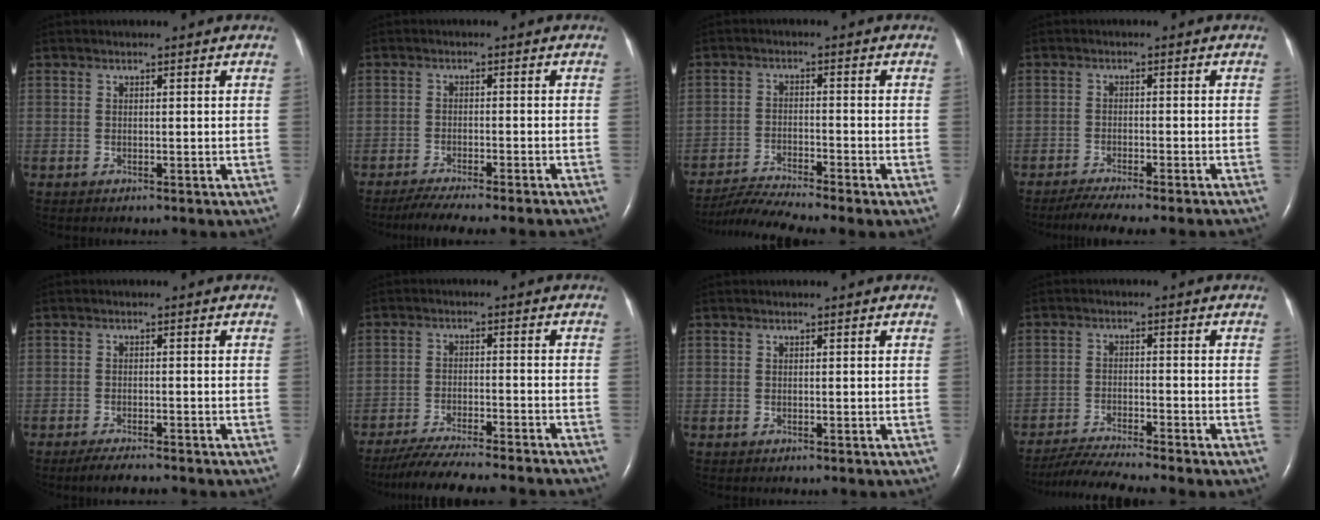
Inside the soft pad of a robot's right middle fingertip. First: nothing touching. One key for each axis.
{"total": 9.0, "fx": -7.9, "fy": -0.3, "fz": 4.3, "tx": -0.051, "ty": -0.018, "tz": -0.119}
{"total": 6.6, "fx": -6.0, "fy": -1.8, "fz": 2.1, "tx": -0.043, "ty": -0.019, "tz": -0.111}
{"total": 7.7, "fx": -6.7, "fy": -0.5, "fz": 3.8, "tx": -0.047, "ty": -0.015, "tz": -0.103}
{"total": 3.9, "fx": -3.3, "fy": 0.3, "fz": 2.0, "tx": -0.039, "ty": -0.010, "tz": -0.050}
{"total": 14.5, "fx": -12.9, "fy": 0.2, "fz": 6.6, "tx": -0.099, "ty": -0.025, "tz": -0.194}
{"total": 0.0}
{"total": 7.5, "fx": -6.7, "fy": -1.6, "fz": 3.0, "tx": -0.050, "ty": -0.025, "tz": -0.117}